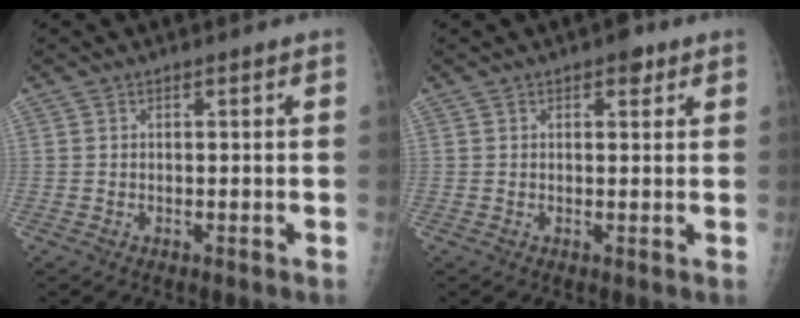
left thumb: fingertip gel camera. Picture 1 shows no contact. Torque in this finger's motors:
{"motor_torque": [0.29, -0.10, 0.15, -0.12, 0.00]}